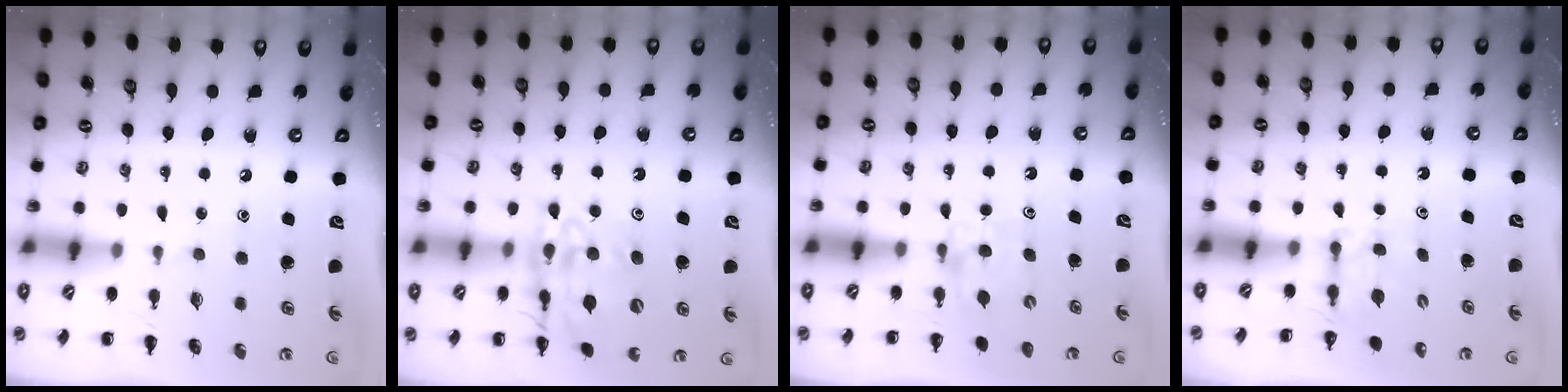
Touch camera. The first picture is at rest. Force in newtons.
{"total": 14.8, "press": 14.7, "slide": 2.2}
{"total": 4.4, "press": 4.3, "slide": 1.3}
{"total": 2.7, "press": 2.5, "slide": 1.1}